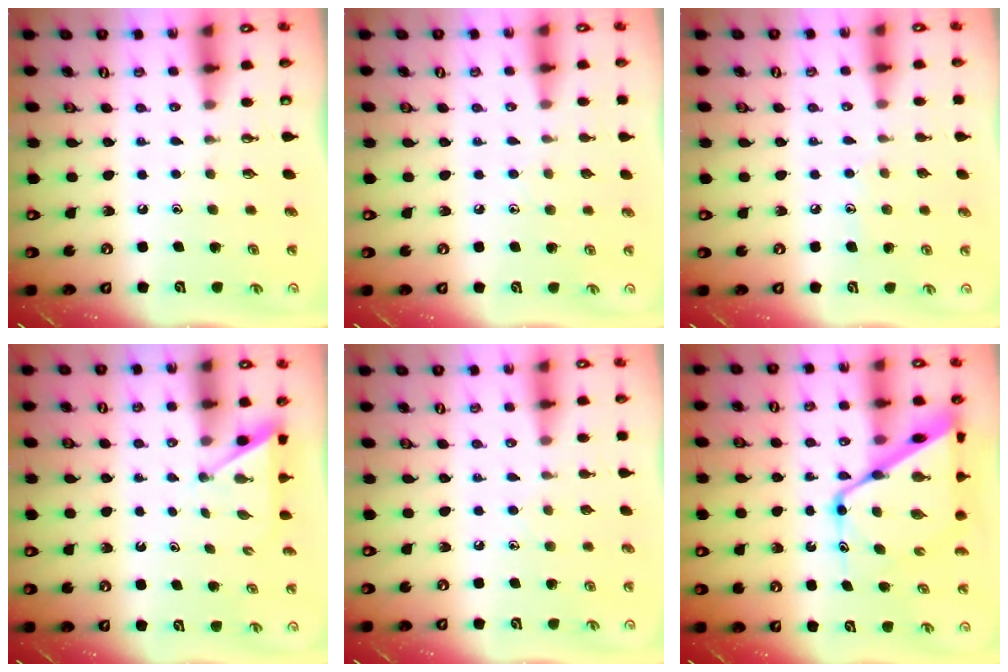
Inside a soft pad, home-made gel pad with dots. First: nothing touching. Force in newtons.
{"total": 5.2, "press": 5.2, "slide": 0.5}
{"total": 7.0, "press": 6.9, "slide": 0.6}
{"total": 2.9, "press": 2.9, "slide": 0.2}
{"total": 5.2, "press": 5.2, "slide": 0.6}
{"total": 16.5, "press": 16.4, "slide": 1.4}